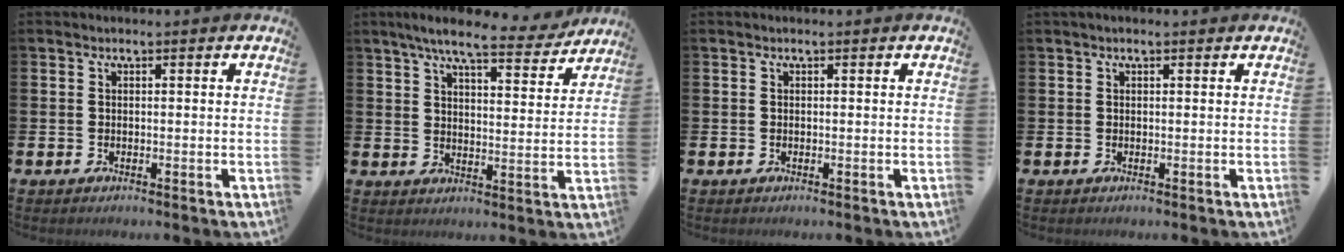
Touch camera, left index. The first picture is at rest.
{"total": 8.2, "force": [7.3, 1.2, 3.6], "torque": [-0.070, -0.035, 0.123]}
{"total": 0.0}
{"total": 0.5, "force": [0.4, 0.1, 0.4], "torque": [-0.004, 0.002, 0.005]}